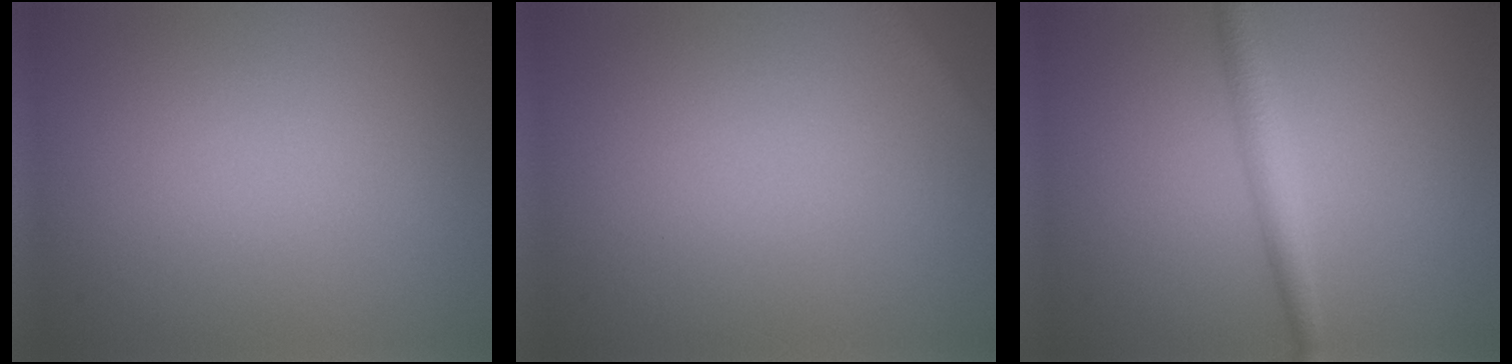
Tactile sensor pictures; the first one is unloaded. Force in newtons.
{"total": 1.4, "press": 1.3, "slide": 0.1}
{"total": 2.7, "press": 2.7, "slide": 0.0}